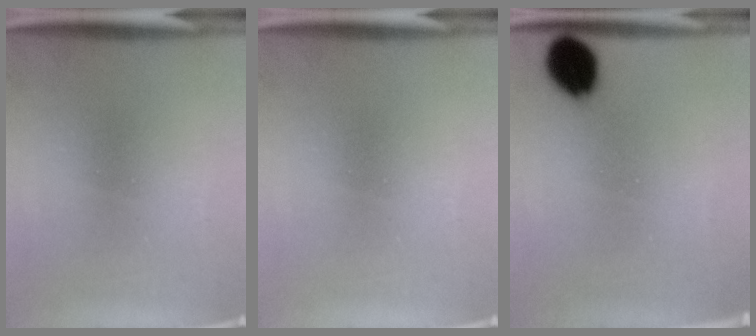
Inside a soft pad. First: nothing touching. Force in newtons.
{"total": 0.0}
{"total": 8.3}